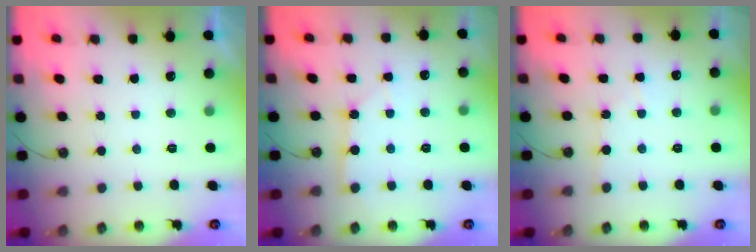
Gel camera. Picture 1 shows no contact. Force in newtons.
{"total": 2.5, "press": 2.5, "slide": 0.3}
{"total": 3.0, "press": 2.9, "slide": 0.5}